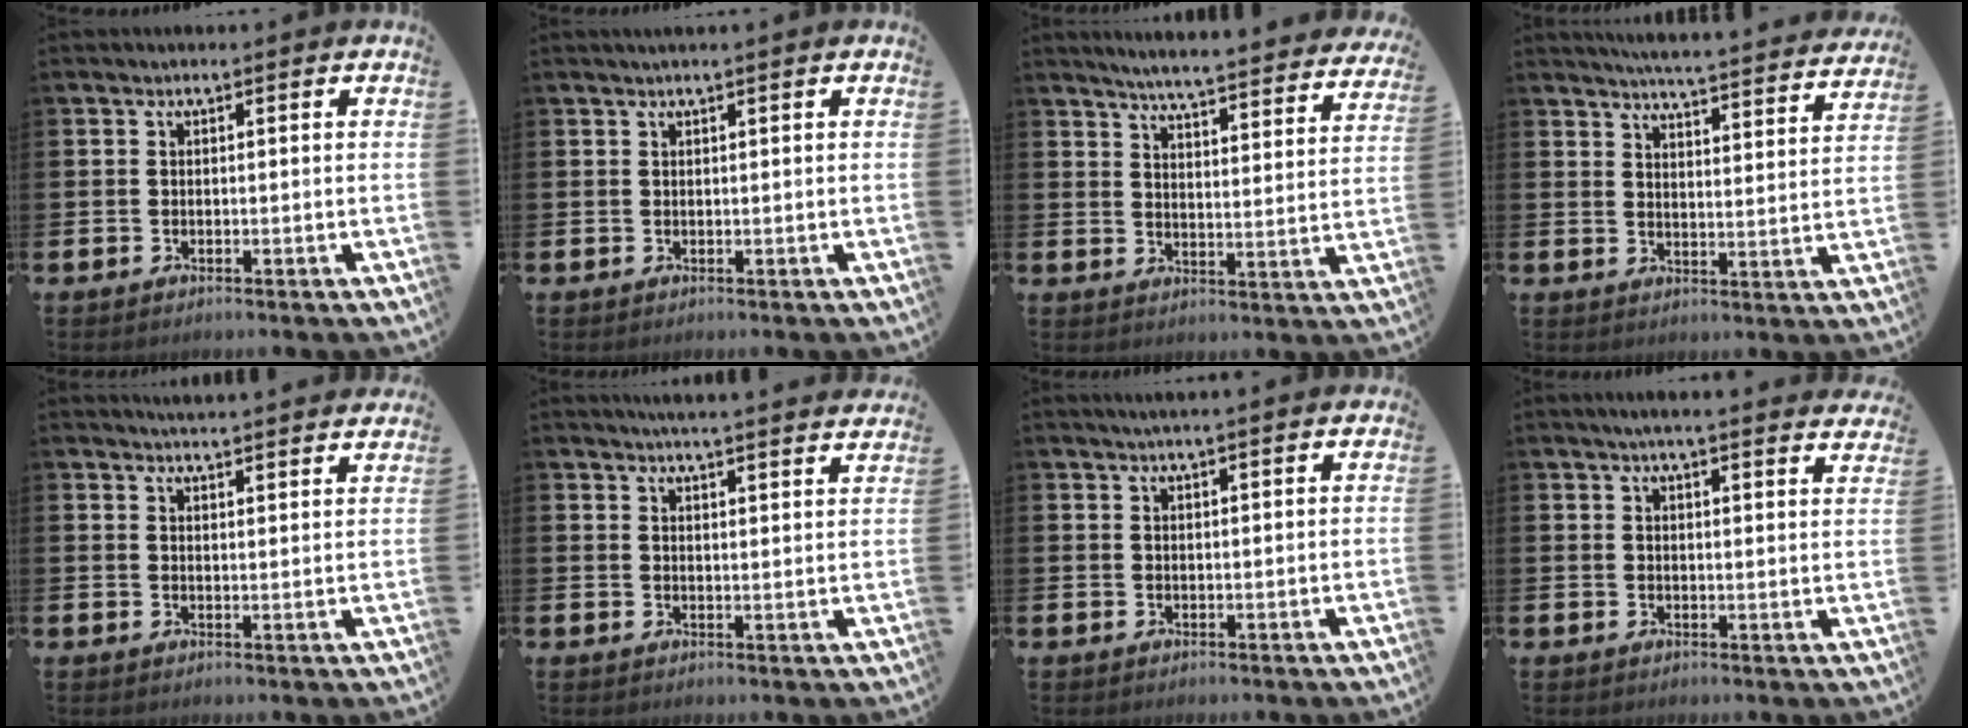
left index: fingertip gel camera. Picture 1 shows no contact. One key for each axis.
{"total": 0.8, "fx": 0.6, "fy": -0.1, "fz": 0.5, "tx": -0.013, "ty": 0.004, "tz": 0.012}
{"total": 5.5, "fx": 5.3, "fy": -0.1, "fz": 1.3, "tx": -0.043, "ty": -0.045, "tz": 0.089}
{"total": 5.4, "fx": 5.3, "fy": -0.2, "fz": 1.0, "tx": -0.033, "ty": -0.042, "tz": 0.090}
{"total": 4.0, "fx": 4.0, "fy": -0.4, "fz": -0.1, "tx": -0.003, "ty": -0.025, "tz": 0.071}
{"total": 4.5, "fx": 4.5, "fy": -0.6, "fz": 0.4, "tx": -0.016, "ty": -0.027, "tz": 0.079}
{"total": 2.3, "fx": 2.1, "fy": -0.1, "fz": 0.8, "tx": -0.009, "ty": -0.006, "tz": 0.036}
{"total": 4.3, "fx": 4.1, "fy": -0.3, "fz": 1.0, "tx": -0.028, "ty": -0.017, "tz": 0.073}